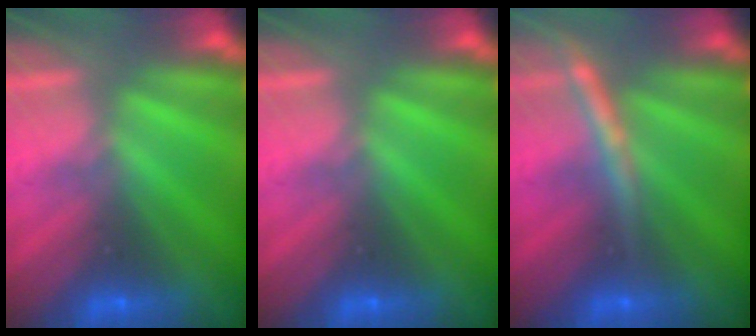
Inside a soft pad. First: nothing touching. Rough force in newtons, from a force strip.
{"total": 0.0}
{"total": 2.7}